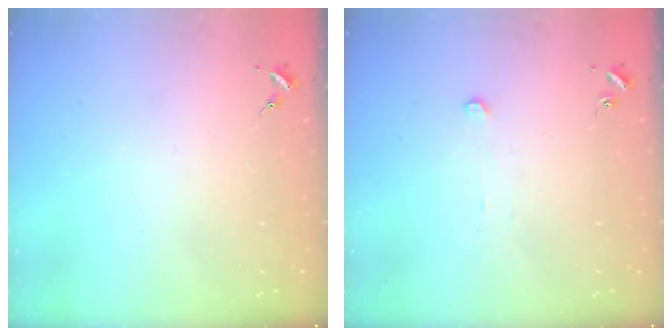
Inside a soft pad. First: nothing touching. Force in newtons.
{"total": 2.4, "press": 2.4, "slide": 0.2}